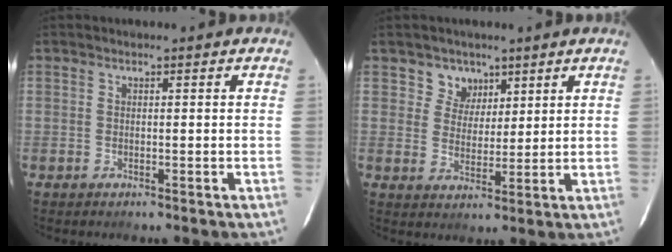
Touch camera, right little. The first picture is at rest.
{"total": 4.8, "force": [2.9, 3.8, 0.5], "torque": [-0.002, 0.007, 0.051]}